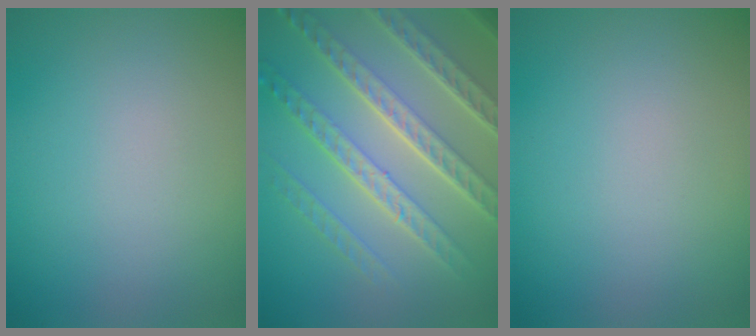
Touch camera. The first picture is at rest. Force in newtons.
{"total": 8.0, "press": 5.6, "slide": 5.8}
{"total": 0.0}